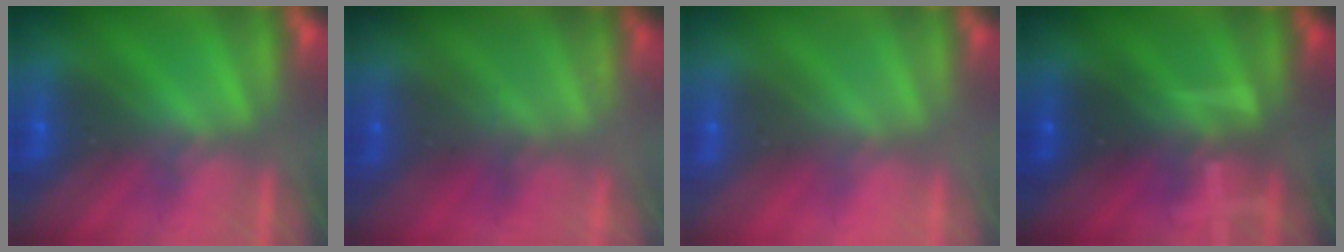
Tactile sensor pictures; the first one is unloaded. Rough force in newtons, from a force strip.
{"total": 2.3}
{"total": 2.8}
{"total": 3.1}